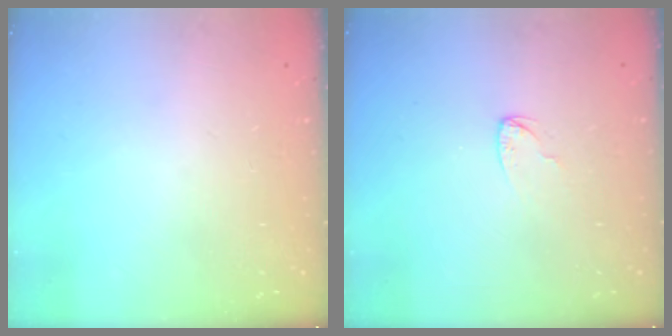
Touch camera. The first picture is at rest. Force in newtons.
{"total": 2.6, "press": 2.6, "slide": 0.3}